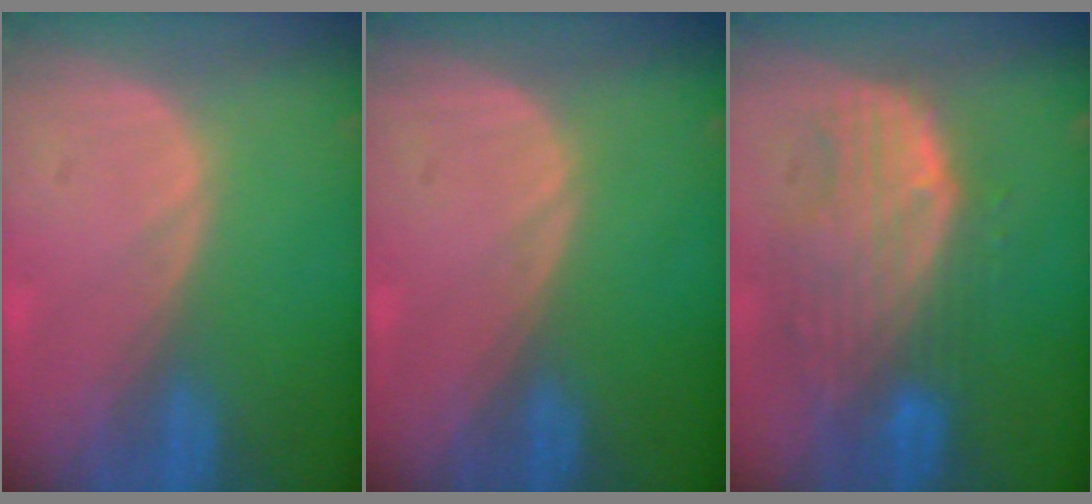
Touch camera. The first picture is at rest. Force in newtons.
{"total": 0.0}
{"total": 10.1, "press": 8.8, "slide": 4.9}